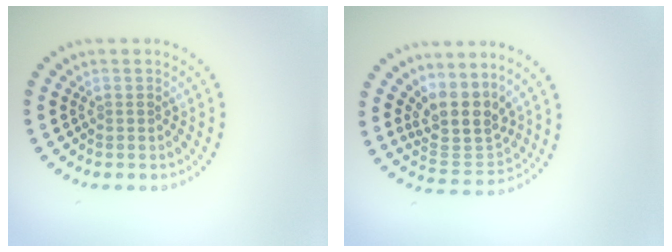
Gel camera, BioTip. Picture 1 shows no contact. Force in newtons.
{"total": 4.1, "press": 3.2, "slide": 2.5}